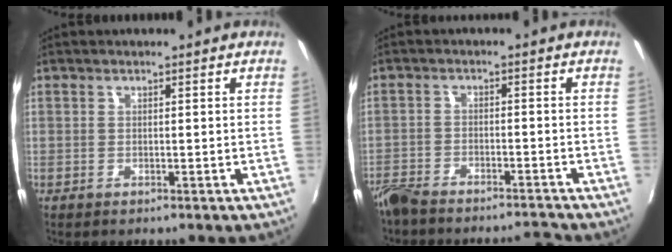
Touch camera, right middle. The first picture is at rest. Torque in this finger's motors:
{"motor_torque": [1.07, -1.07, 0.92, 0.21]}